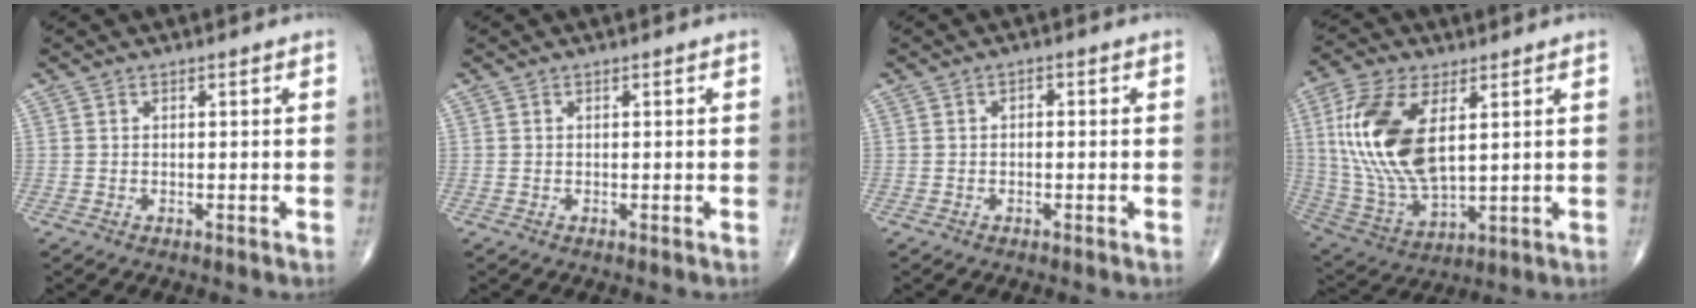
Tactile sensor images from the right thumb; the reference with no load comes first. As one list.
[{"total": 0.0}, {"total": 1.0, "force": [-0.1, 0.7, 0.7], "torque": [-0.006, 0.004, -0.005]}, {"total": 18.9, "force": [4.5, 9.5, 15.8], "torque": [-0.330, -0.019, 0.092]}]